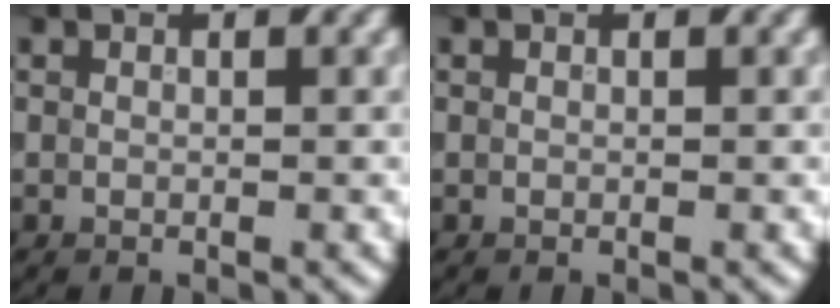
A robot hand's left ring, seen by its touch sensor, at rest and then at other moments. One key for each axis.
{"total": 0.0}